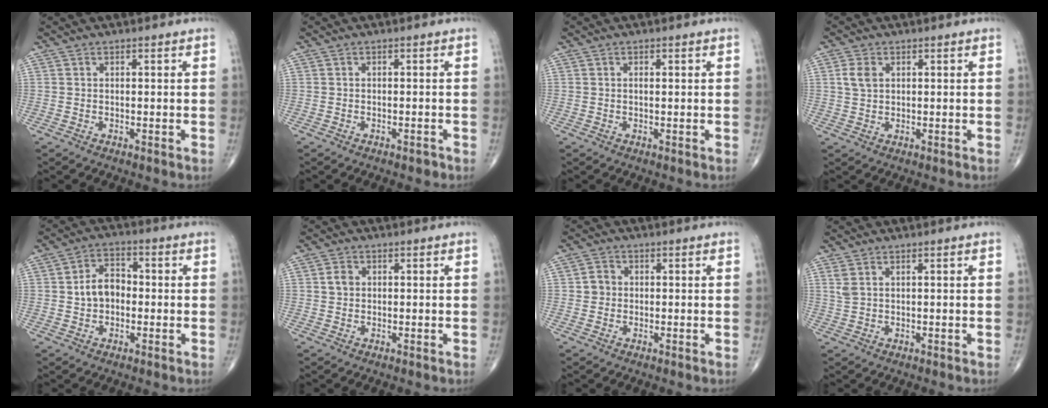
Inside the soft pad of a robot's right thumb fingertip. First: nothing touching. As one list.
[{"total": 0.9, "force": [-0.7, 0.4, 0.4], "torque": [-0.007, 0.003, -0.010]}, {"total": 0.9, "force": [0.2, 0.3, 0.9], "torque": [-0.017, 0.005, 0.002]}, {"total": 3.3, "force": [1.0, 2.3, 2.2], "torque": [-0.042, 0.001, 0.021]}, {"total": 6.6, "force": [-0.3, 4.8, 4.5], "torque": [-0.064, 0.022, -0.012]}, {"total": 2.1, "force": [0.4, 1.7, 1.2], "torque": [-0.016, 0.003, 0.007]}, {"total": 2.5, "force": [0.0, 2.3, 0.9], "torque": [-0.003, 0.005, -0.003]}, {"total": 2.0, "force": [1.1, 0.7, 1.5], "torque": [-0.039, 0.004, 0.032]}]